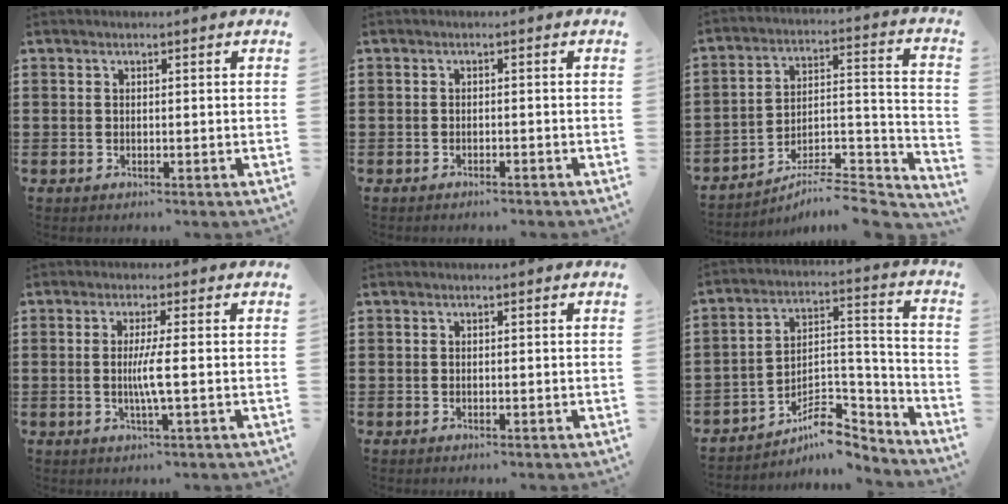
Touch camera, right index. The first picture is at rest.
{"total": 1.0, "force": [-1.0, -0.1, 0.2], "torque": [-0.008, -0.003, -0.019]}
{"total": 5.8, "force": [-5.1, 1.0, 2.6], "torque": [-0.040, -0.010, -0.102]}
{"total": 4.0, "force": [-0.3, -0.3, 3.9], "torque": [-0.078, -0.012, -0.011]}
{"total": 0.0}
{"total": 8.6, "force": [-6.4, 3.6, 4.3], "torque": [-0.065, 0.012, -0.120]}